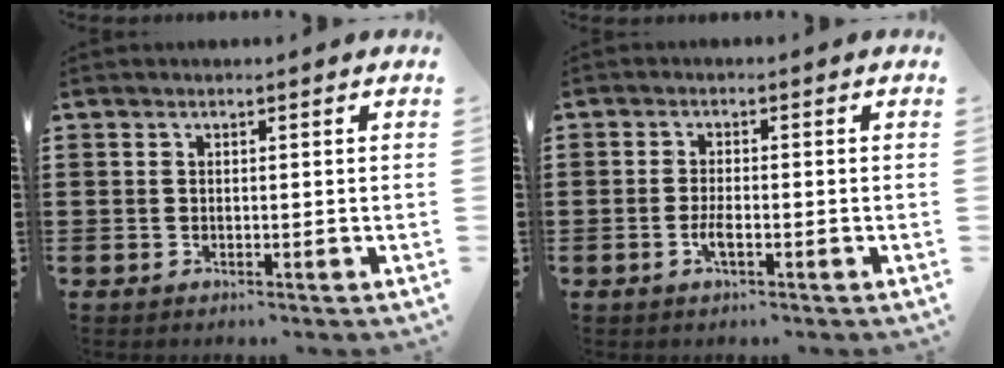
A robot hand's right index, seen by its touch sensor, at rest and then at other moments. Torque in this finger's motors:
{"motor_torque": [2.14, 0.00, 0.06, 0.05]}